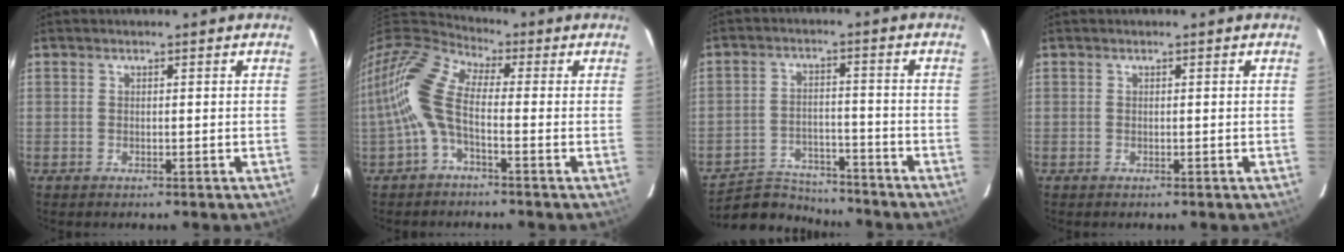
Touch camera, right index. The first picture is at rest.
{"total": 11.7, "force": [-1.8, 5.1, 10.4], "torque": [-0.215, 0.016, -0.047]}
{"total": 10.8, "force": [-10.1, 3.2, 1.8], "torque": [-0.063, 0.009, -0.159]}
{"total": 0.0}